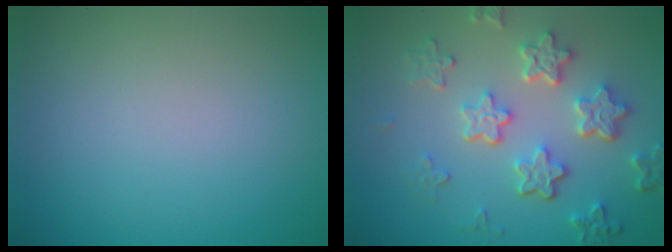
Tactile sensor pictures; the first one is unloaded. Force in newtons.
{"total": 5.4, "press": 4.2, "slide": 3.4}